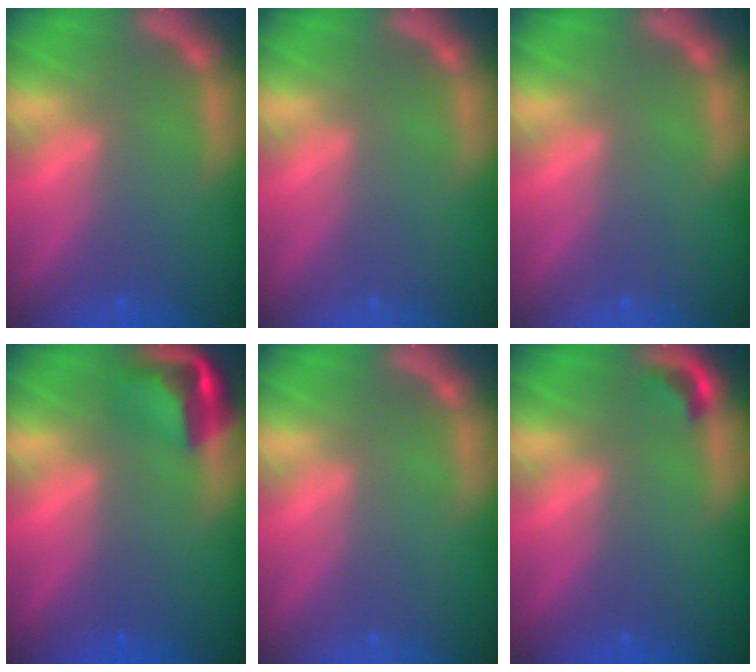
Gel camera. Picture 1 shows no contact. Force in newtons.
{"total": 0.0}
{"total": 0.0}
{"total": 4.4}
{"total": 0.0}
{"total": 1.4}